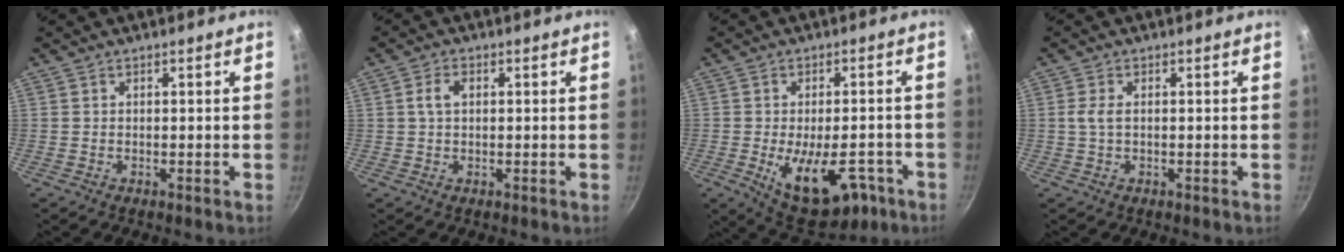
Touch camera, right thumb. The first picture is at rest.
{"total": 3.1, "force": [0.7, 1.9, 2.3], "torque": [-0.036, 0.006, 0.010]}
{"total": 14.4, "force": [-5.2, 7.5, 11.1], "torque": [-0.124, 0.007, -0.058]}
{"total": 2.3, "force": [0.1, 1.1, 2.0], "torque": [-0.048, 0.004, -0.001]}